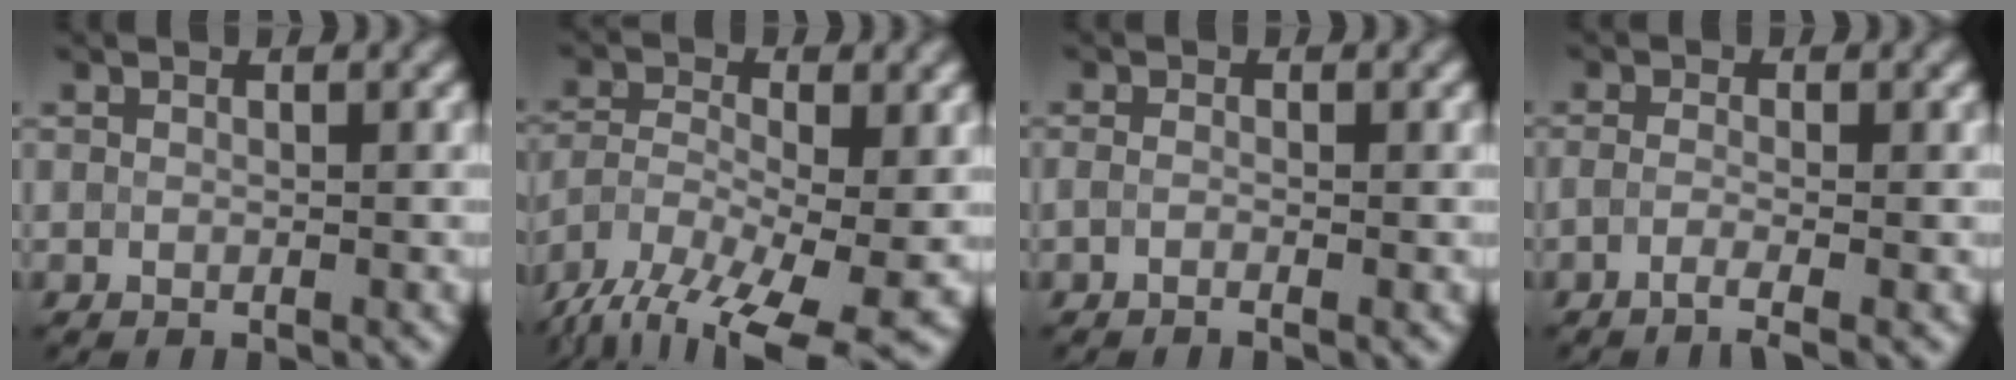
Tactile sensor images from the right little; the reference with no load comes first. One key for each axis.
{"total": 12.0, "fx": -8.9, "fy": 3.8, "fz": 7.1, "tx": -0.137, "ty": -0.026, "tz": -0.146}
{"total": 1.2, "fx": -1.0, "fy": 0.2, "fz": 0.7, "tx": -0.006, "ty": -0.004, "tz": -0.014}
{"total": 2.2, "fx": -1.6, "fy": 0.3, "fz": 1.4, "tx": -0.015, "ty": -0.002, "tz": -0.034}